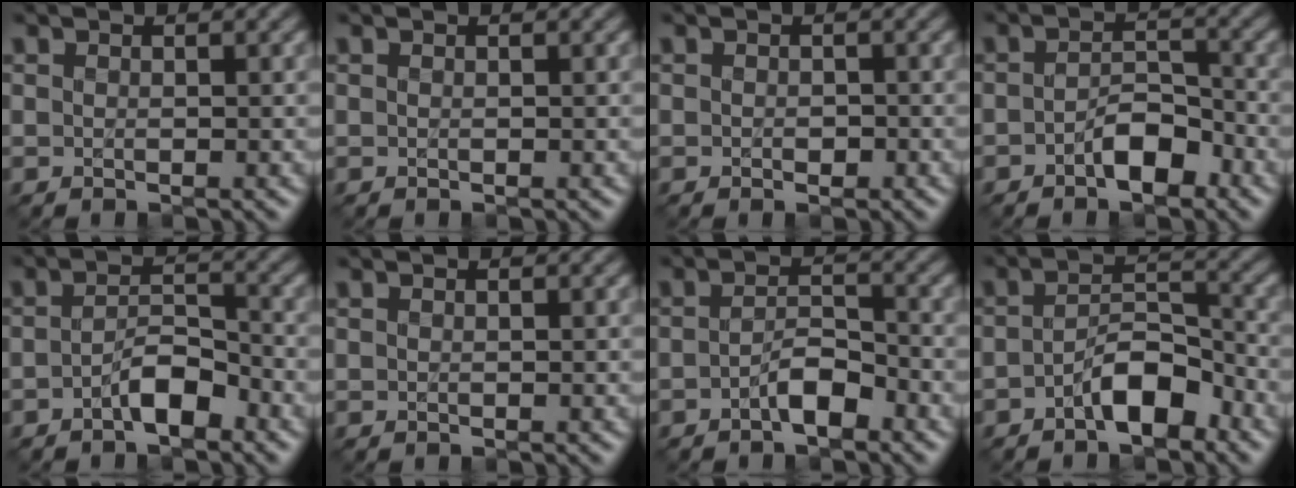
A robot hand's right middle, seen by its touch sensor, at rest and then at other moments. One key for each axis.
{"total": 0.0}
{"total": 0.7, "fx": -0.1, "fy": 0.5, "fz": 0.5, "tx": -0.007, "ty": -0.001, "tz": -0.003}
{"total": 3.0, "fx": -1.6, "fy": 1.4, "fz": 2.1, "tx": -0.031, "ty": 0.011, "tz": -0.031}
{"total": 2.8, "fx": -1.7, "fy": 1.1, "fz": 2.0, "tx": -0.035, "ty": 0.010, "tz": -0.034}
{"total": 0.0}
{"total": 2.4, "fx": -1.4, "fy": 0.9, "fz": 1.7, "tx": -0.030, "ty": 0.008, "tz": -0.028}
{"total": 3.9, "fx": -2.2, "fy": 1.6, "fz": 2.8, "tx": -0.045, "ty": 0.013, "tz": -0.041}